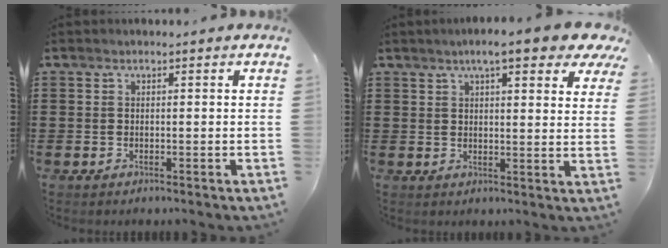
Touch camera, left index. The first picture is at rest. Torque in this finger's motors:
{"motor_torque": [2.14, 0.00, 0.52, 0.21]}